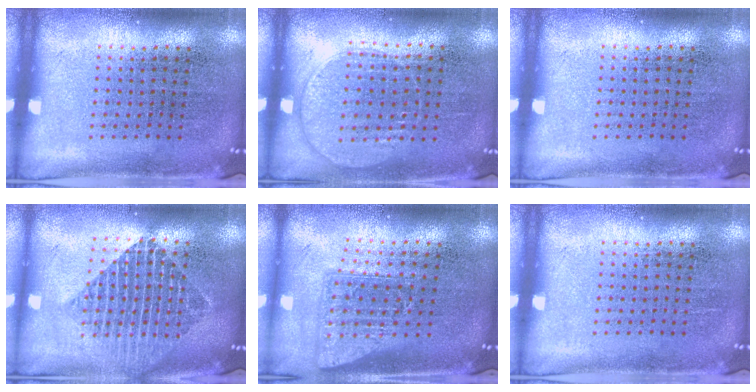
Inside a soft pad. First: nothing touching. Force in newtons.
{"total": 1.0, "press": 0.9, "slide": 0.4}
{"total": 0.0}
{"total": 2.0, "press": 1.6, "slide": 1.2}
{"total": 1.6, "press": 1.2, "slide": 1.0}
{"total": 0.0}